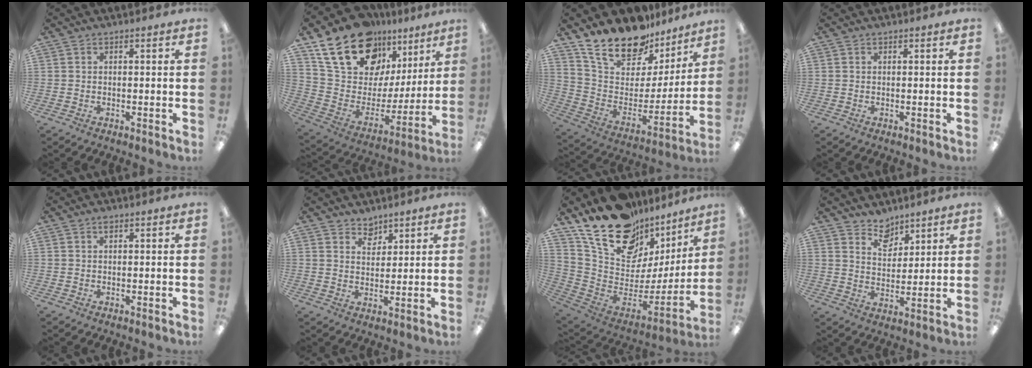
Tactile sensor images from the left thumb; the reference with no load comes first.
{"total": 21.5, "force": [15.1, 11.8, 9.8], "torque": [-0.180, -0.092, 0.273]}
{"total": 19.5, "force": [16.1, 8.7, 6.7], "torque": [-0.140, -0.117, 0.295]}
{"total": 0.0}
{"total": 0.9, "force": [0.6, 0.4, 0.6], "torque": [-0.014, 0.003, 0.011]}
{"total": 4.2, "force": [3.6, 2.2, 0.1], "torque": [0.003, -0.021, 0.065]}
{"total": 22.2, "force": [15.2, 12.5, 10.2], "torque": [-0.157, -0.112, 0.286]}
{"total": 6.6, "force": [5.6, 3.4, 0.6], "torque": [-0.011, -0.039, 0.105]}